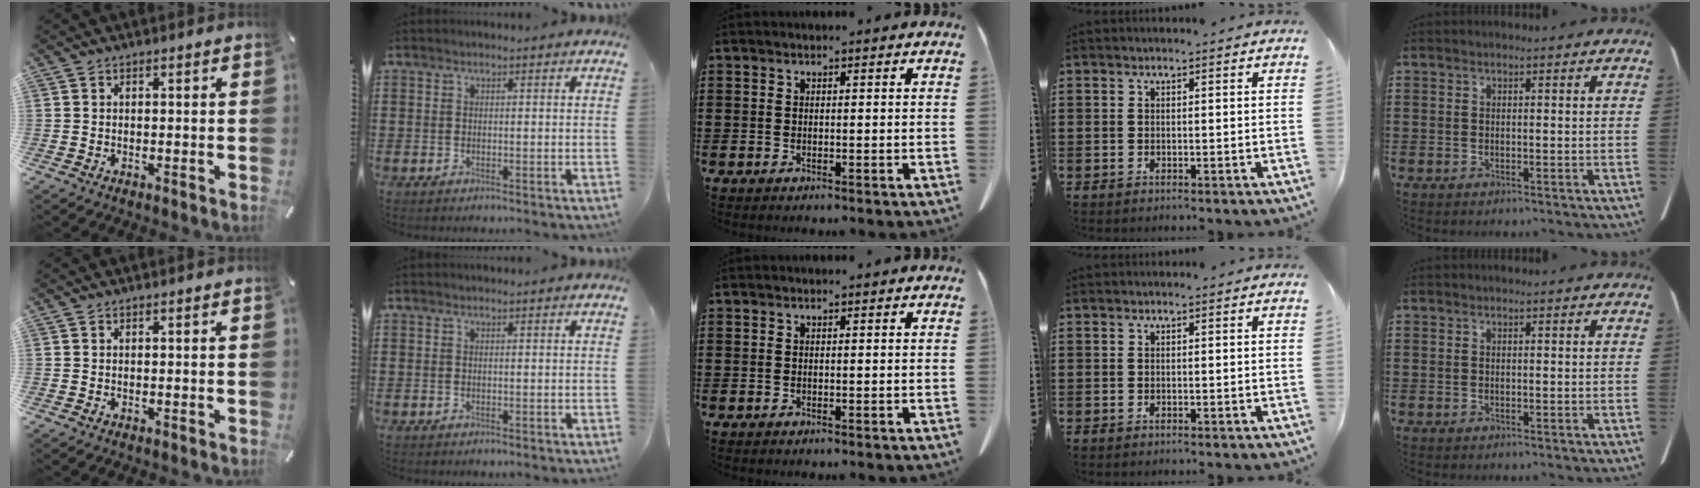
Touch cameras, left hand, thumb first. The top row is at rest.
{}